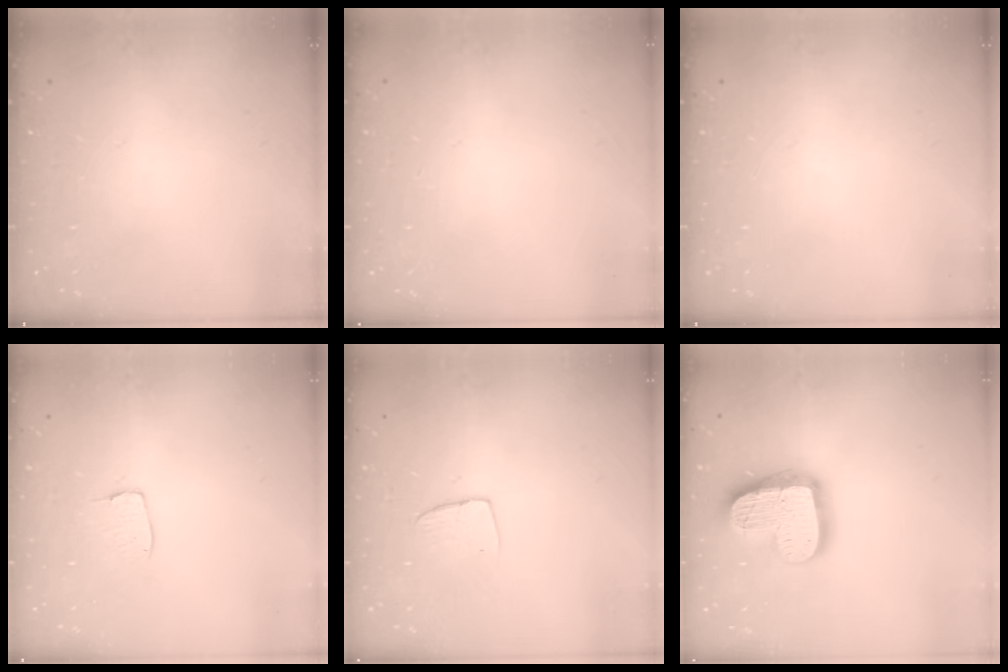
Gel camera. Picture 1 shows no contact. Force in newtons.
{"total": 0.8, "press": 0.4, "slide": 0.7}
{"total": 0.0}
{"total": 3.8, "press": 3.8, "slide": 0.2}
{"total": 6.5, "press": 6.5, "slide": 0.5}
{"total": 19.6, "press": 19.5, "slide": 1.4}